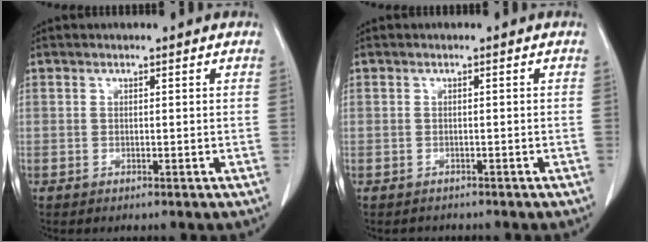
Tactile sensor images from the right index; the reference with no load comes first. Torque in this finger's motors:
{"motor_torque": [-0.56, -0.54, -0.21, -0.07]}